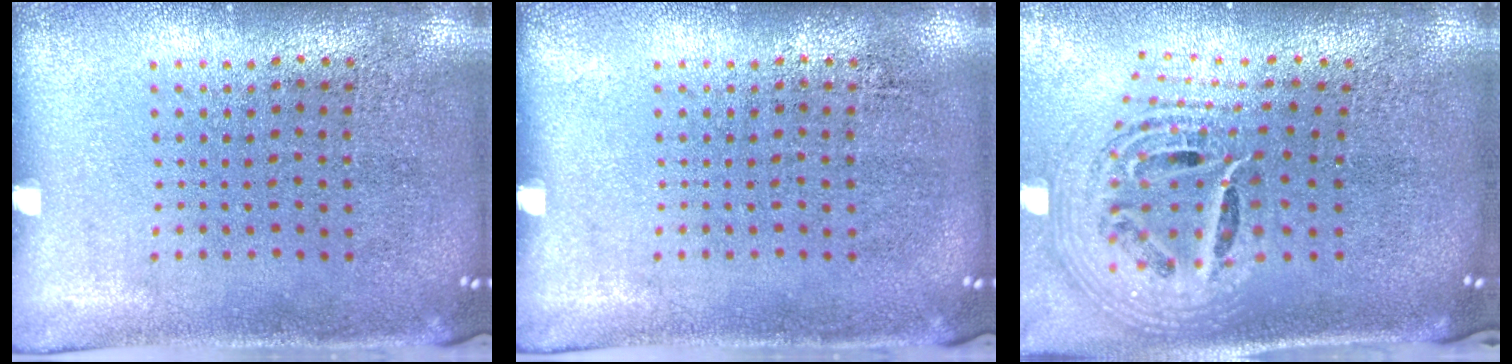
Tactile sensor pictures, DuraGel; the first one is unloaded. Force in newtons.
{"total": 0.0}
{"total": 2.6, "press": 1.9, "slide": 1.9}